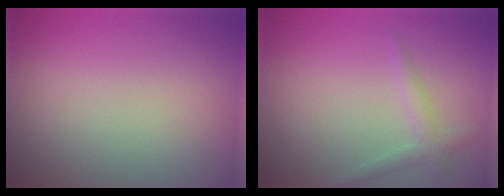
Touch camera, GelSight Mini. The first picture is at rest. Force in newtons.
{"total": 1.6, "press": 1.6, "slide": 0.1}